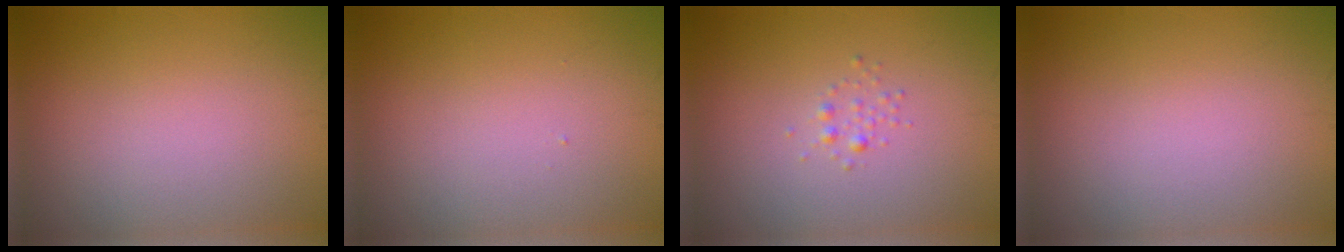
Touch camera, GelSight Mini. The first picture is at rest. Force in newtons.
{"total": 0.0}
{"total": 0.8, "press": 0.8, "slide": 0.0}
{"total": 0.0}